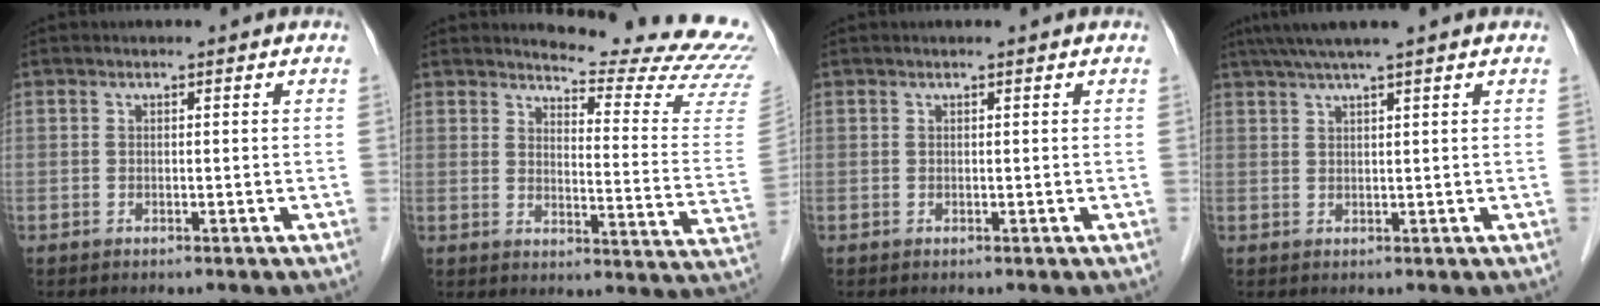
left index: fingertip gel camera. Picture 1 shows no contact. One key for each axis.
{"total": 17.7, "fx": 17.2, "fy": -0.5, "fz": 4.2, "tx": -0.055, "ty": -0.145, "tz": 0.184}
{"total": 0.7, "fx": 0.6, "fy": 0.0, "fz": 0.4, "tx": -0.007, "ty": 0.007, "tz": 0.010}
{"total": 6.2, "fx": 4.8, "fy": -0.8, "fz": 3.8, "tx": -0.063, "ty": 0.033, "tz": 0.080}